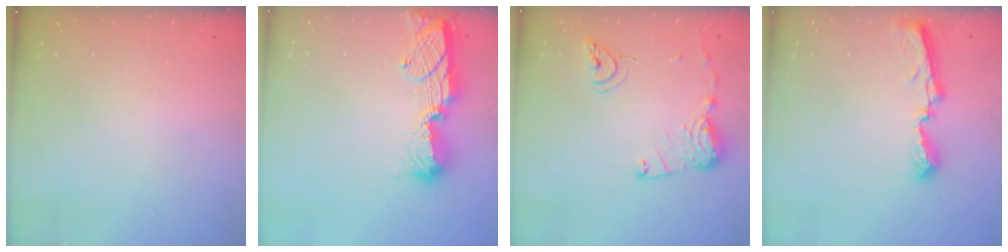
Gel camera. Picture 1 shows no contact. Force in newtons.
{"total": 11.5, "press": 11.5, "slide": 0.7}
{"total": 12.7, "press": 12.6, "slide": 1.4}
{"total": 8.9, "press": 8.9, "slide": 0.2}